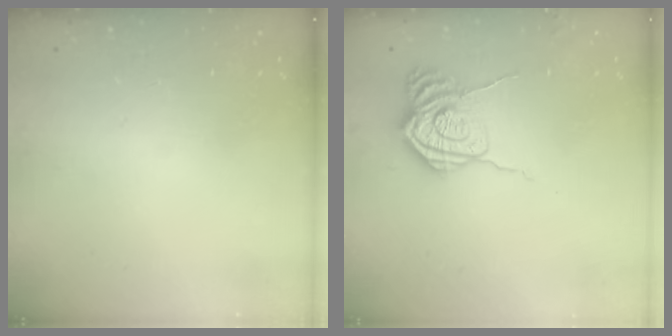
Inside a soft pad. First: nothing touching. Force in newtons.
{"total": 10.8, "press": 10.8, "slide": 0.9}